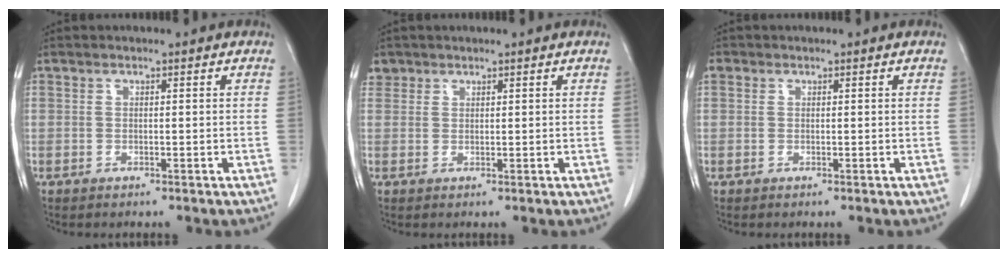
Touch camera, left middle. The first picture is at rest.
{"total": 1.9, "force": [1.3, 1.4, -0.1], "torque": [0.012, 0.008, 0.022]}
{"total": 1.0, "force": [0.4, 0.8, 0.2], "torque": [0.002, 0.010, 0.006]}